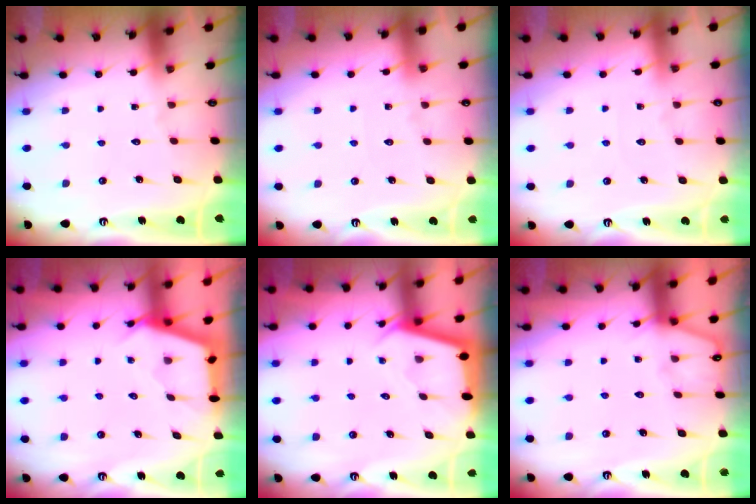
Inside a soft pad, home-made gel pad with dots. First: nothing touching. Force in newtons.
{"total": 2.7, "press": 2.7, "slide": 0.4}
{"total": 2.5, "press": 2.5, "slide": 0.5}
{"total": 2.9, "press": 2.9, "slide": 0.4}
{"total": 2.4, "press": 2.4, "slide": 0.2}
{"total": 4.0, "press": 3.9, "slide": 0.6}